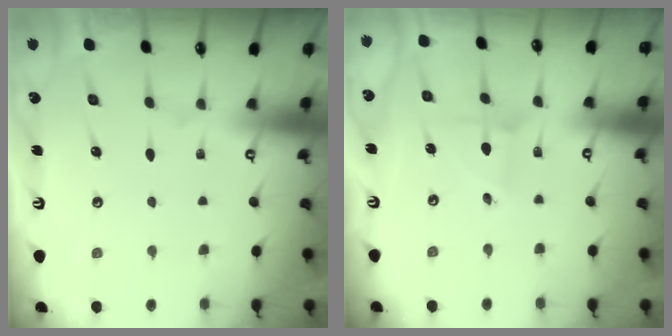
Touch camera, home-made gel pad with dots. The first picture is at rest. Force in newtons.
{"total": 2.2, "press": 2.2, "slide": 0.1}